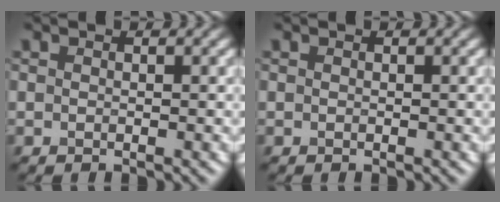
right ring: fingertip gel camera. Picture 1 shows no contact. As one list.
[{"total": 0.0}]